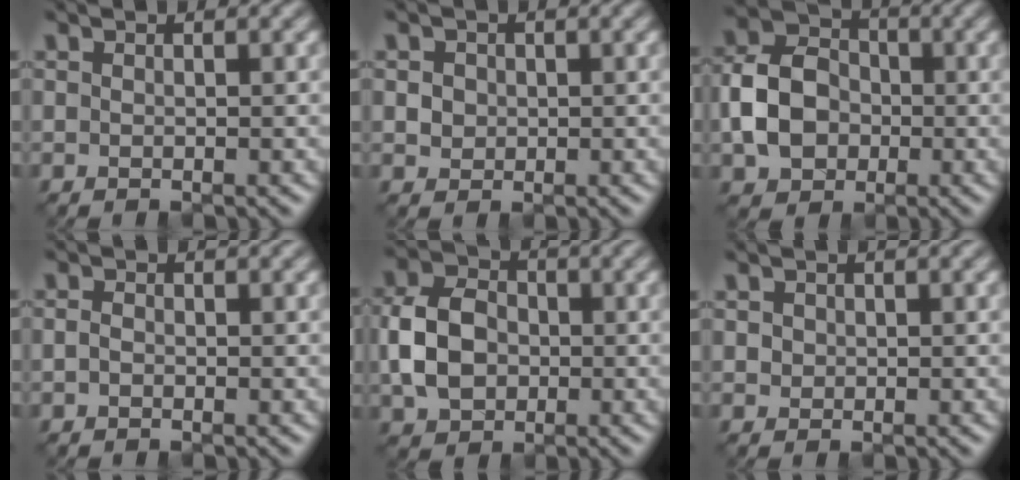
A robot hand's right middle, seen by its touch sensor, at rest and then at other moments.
{"total": 1.8, "force": [0.5, 1.6, 0.7], "torque": [-0.023, 0.000, 0.019]}
{"total": 5.9, "force": [-1.3, 4.8, 3.2], "torque": [-0.063, 0.008, -0.034]}
{"total": 0.9, "force": [-0.4, 0.7, 0.5], "torque": [-0.011, 0.000, -0.011]}
{"total": 5.8, "force": [-0.7, 4.5, 3.6], "torque": [-0.078, 0.006, -0.023]}
{"total": 0.9, "force": [0.2, 0.8, 0.2], "torque": [-0.003, -0.006, 0.008]}